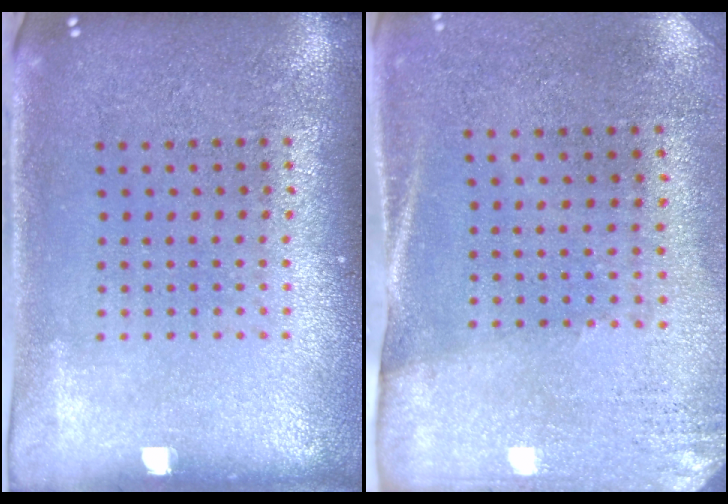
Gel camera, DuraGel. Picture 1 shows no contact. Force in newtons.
{"total": 2.6, "press": 2.3, "slide": 1.3}